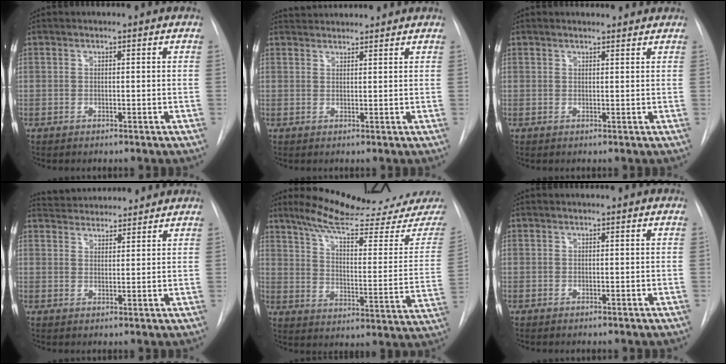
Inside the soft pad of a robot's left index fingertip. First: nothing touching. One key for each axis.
{"total": 5.0, "fx": 4.9, "fy": 0.7, "fz": 0.7, "tx": -0.013, "ty": 0.037, "tz": 0.072}
{"total": 3.5, "fx": 3.4, "fy": 0.8, "fz": 0.7, "tx": -0.011, "ty": 0.014, "tz": 0.038}
{"total": 9.3, "fx": 8.9, "fy": 1.8, "fz": 1.9, "tx": -0.028, "ty": 0.026, "tz": 0.129}
{"total": 21.3, "fx": 19.2, "fy": 0.3, "fz": 9.4, "tx": -0.136, "ty": -0.069, "tz": 0.260}
{"total": 0.0}